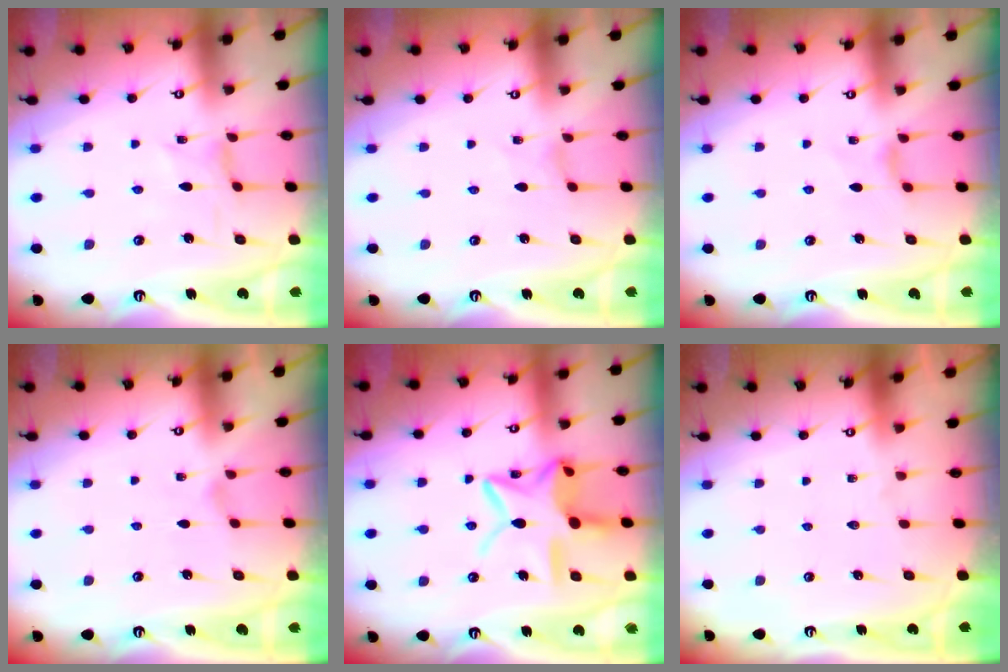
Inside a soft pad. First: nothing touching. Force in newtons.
{"total": 0.0}
{"total": 2.3, "press": 2.3, "slide": 0.5}
{"total": 0.0}
{"total": 15.2, "press": 15.1, "slide": 1.1}
{"total": 0.0}